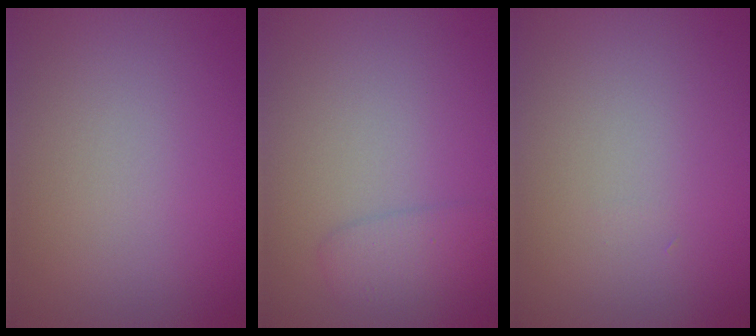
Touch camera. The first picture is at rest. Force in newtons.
{"total": 2.1, "press": 2.1, "slide": 0.1}
{"total": 0.0}